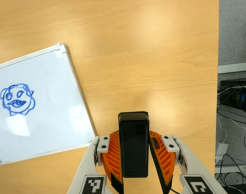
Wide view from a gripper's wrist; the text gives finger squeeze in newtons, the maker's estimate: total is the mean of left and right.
{"total": 5.3, "left": 4.8, "right": 5.7}